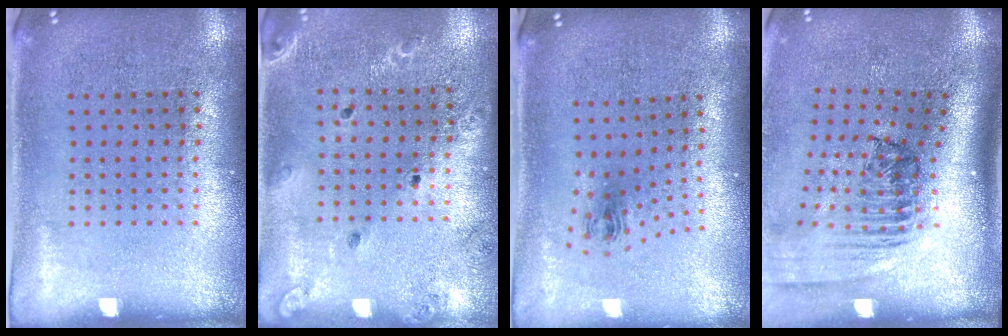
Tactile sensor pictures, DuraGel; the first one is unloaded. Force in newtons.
{"total": 1.4, "press": 1.4, "slide": 0.1}
{"total": 1.0, "press": 0.5, "slide": 0.9}
{"total": 2.5, "press": 1.7, "slide": 1.8}